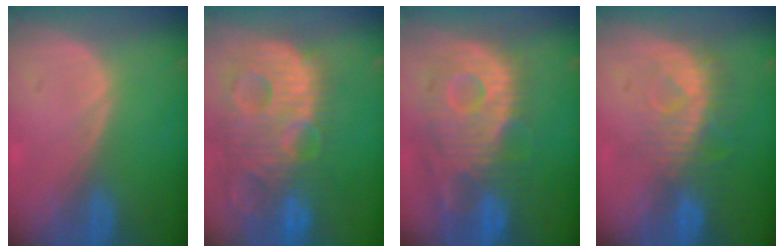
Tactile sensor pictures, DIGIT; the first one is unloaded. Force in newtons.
{"total": 14.0, "press": 12.1, "slide": 7.2}
{"total": 12.0, "press": 10.8, "slide": 5.3}
{"total": 8.2, "press": 7.4, "slide": 3.5}